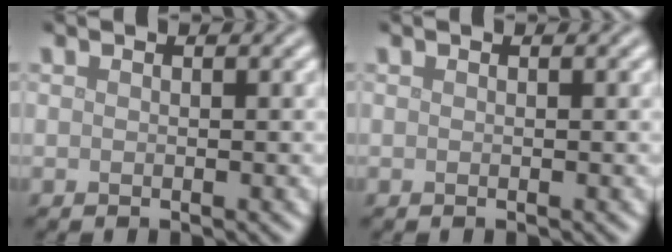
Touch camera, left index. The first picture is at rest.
{"total": 0.0}